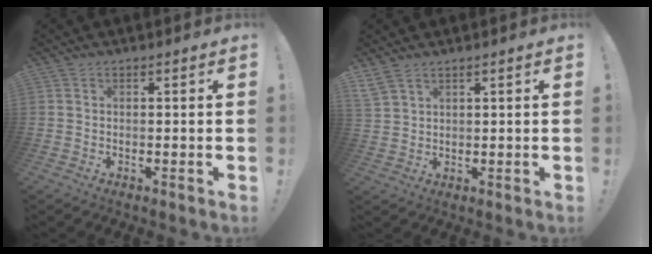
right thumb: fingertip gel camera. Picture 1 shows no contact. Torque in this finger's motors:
{"motor_torque": [0.05, 0.12, 0.12, 0.11, 0.01]}